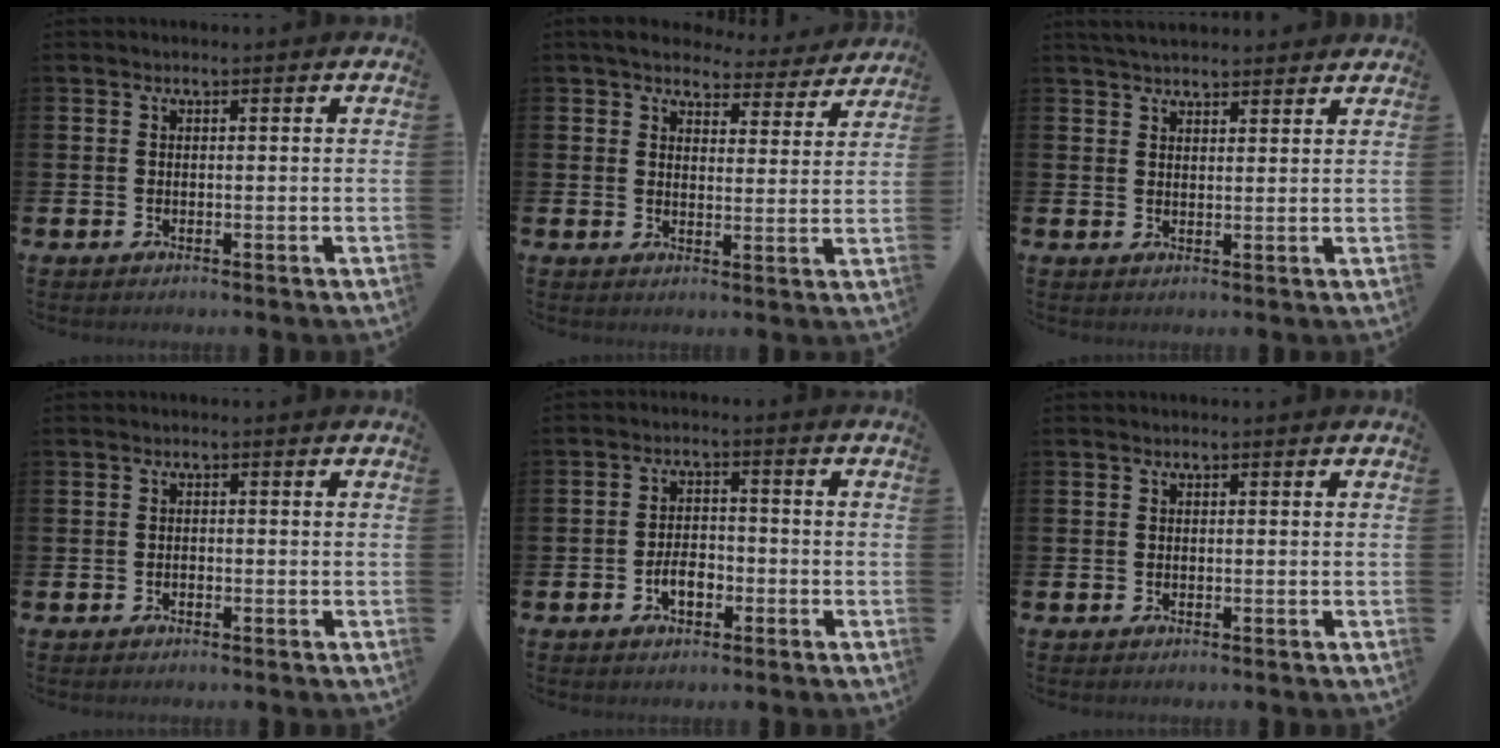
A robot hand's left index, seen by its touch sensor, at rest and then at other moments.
{"total": 5.6, "force": [5.1, 1.9, 1.1], "torque": [-0.034, -0.034, 0.090]}
{"total": 3.7, "force": [3.6, 0.7, 0.7], "torque": [-0.022, -0.011, 0.067]}
{"total": 0.6, "force": [-0.4, 0.4, 0.2], "torque": [-0.010, 0.003, -0.009]}
{"total": 3.6, "force": [-1.5, 2.0, 2.6], "torque": [-0.037, 0.001, -0.031]}
{"total": 0.0}